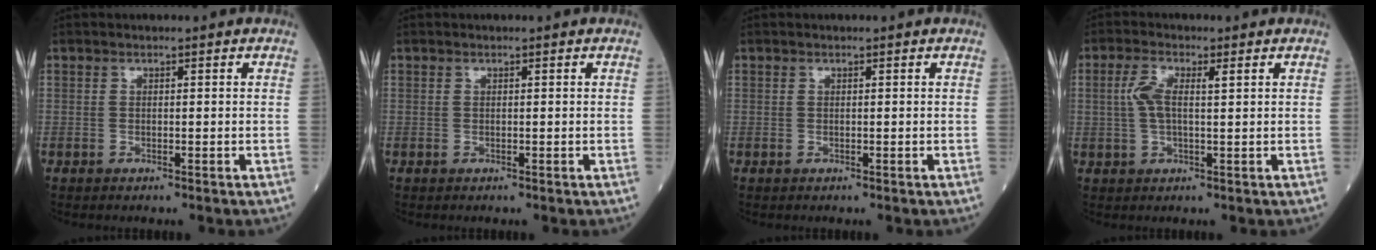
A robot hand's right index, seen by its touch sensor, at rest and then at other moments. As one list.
[{"total": 0.0}, {"total": 0.0}, {"total": 4.2, "force": [1.1, 1.2, 3.9], "torque": [-0.093, 0.020, 0.022]}]